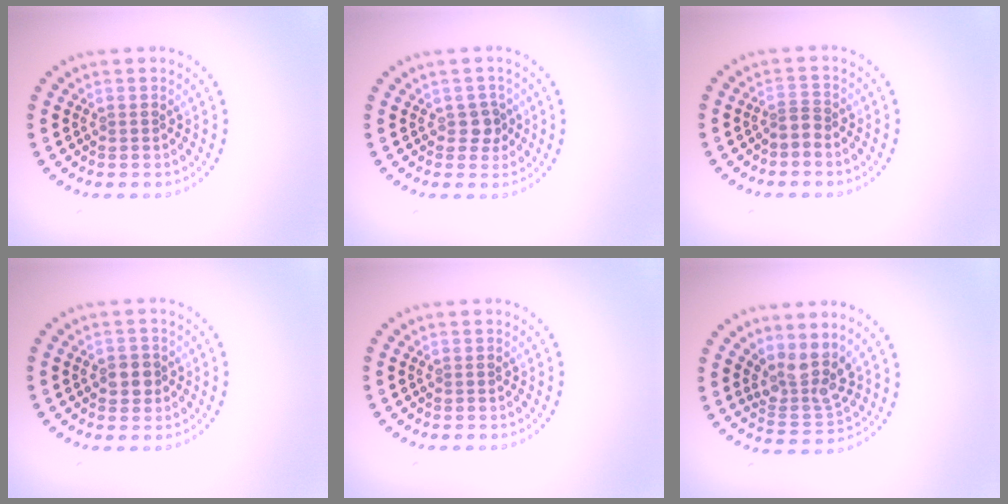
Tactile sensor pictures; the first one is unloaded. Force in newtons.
{"total": 1.6, "press": 1.4, "slide": 0.8}
{"total": 1.1, "press": 0.7, "slide": 0.9}
{"total": 1.8, "press": 1.8, "slide": 0.6}
{"total": 0.0}
{"total": 3.5, "press": 2.8, "slide": 2.1}